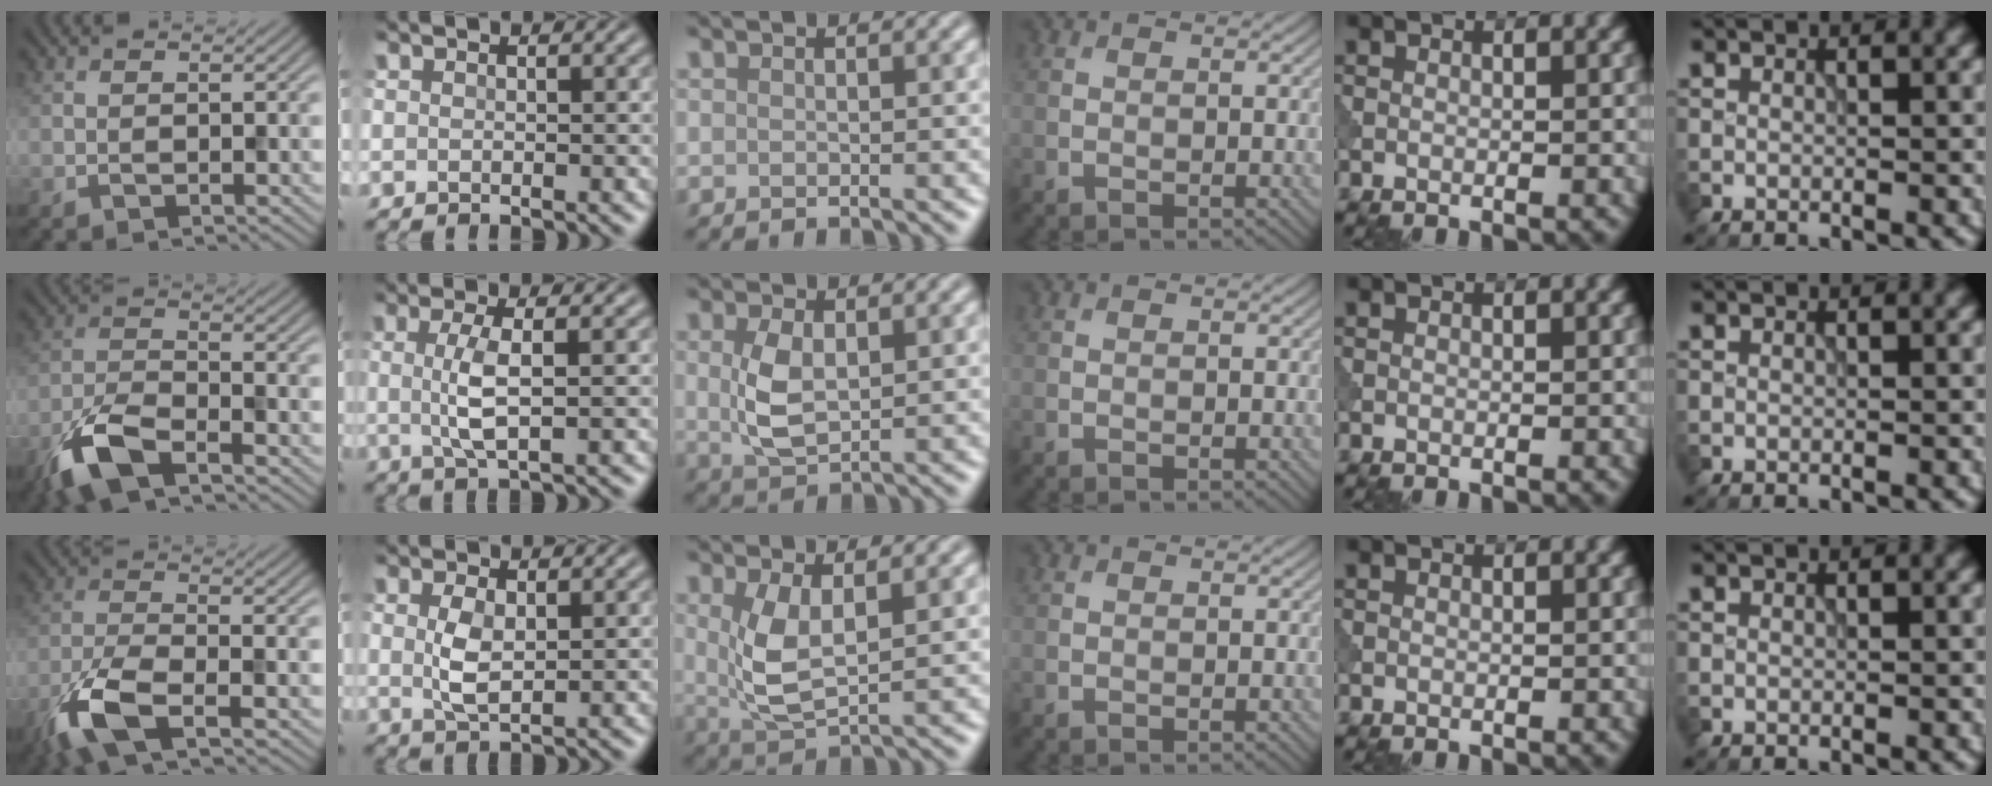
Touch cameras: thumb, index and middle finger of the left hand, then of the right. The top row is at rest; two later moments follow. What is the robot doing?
{"motion": "wipe", "object": "makeup brush"}